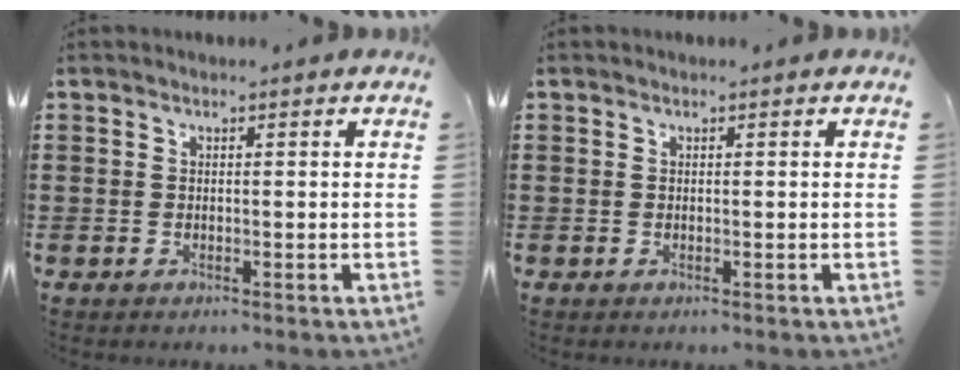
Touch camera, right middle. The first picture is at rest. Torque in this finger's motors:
{"motor_torque": [-1.32, -0.34, 0.28, 0.02]}